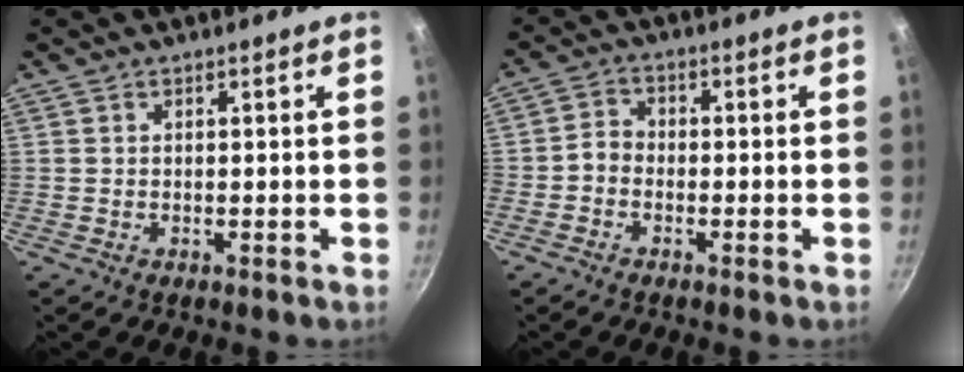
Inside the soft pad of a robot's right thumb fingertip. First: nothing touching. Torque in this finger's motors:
{"motor_torque": [1.36, 1.31, 1.15, -0.96, 0.16]}